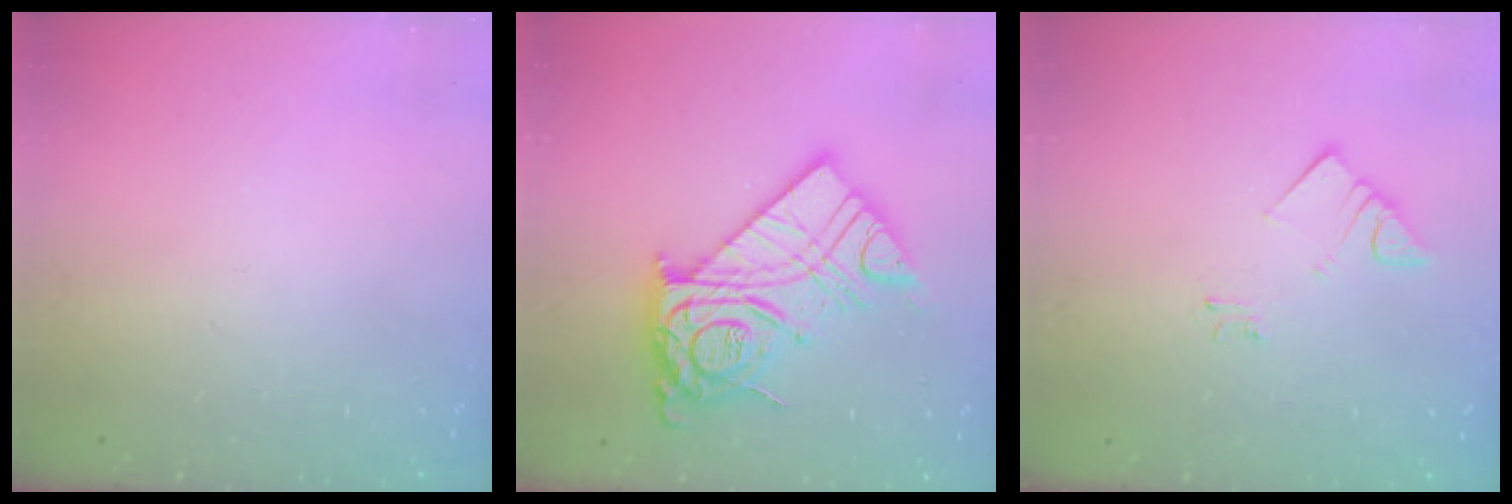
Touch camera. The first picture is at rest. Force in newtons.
{"total": 20.5, "press": 20.4, "slide": 2.0}
{"total": 3.3, "press": 3.3, "slide": 0.1}